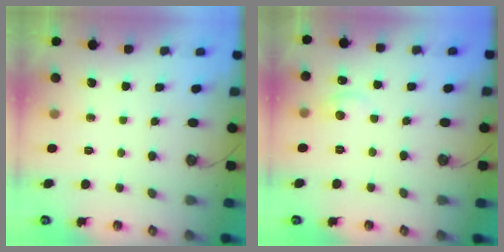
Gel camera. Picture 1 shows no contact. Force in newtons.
{"total": 1.4, "press": 1.3, "slide": 0.7}